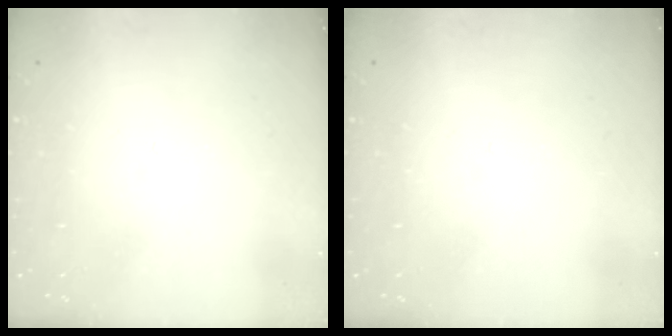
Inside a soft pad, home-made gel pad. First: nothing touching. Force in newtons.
{"total": 0.0}